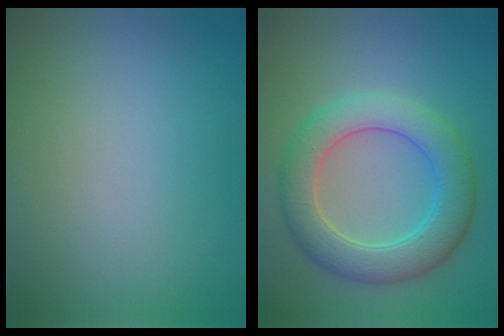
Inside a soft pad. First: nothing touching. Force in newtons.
{"total": 6.1, "press": 6.1, "slide": 0.1}